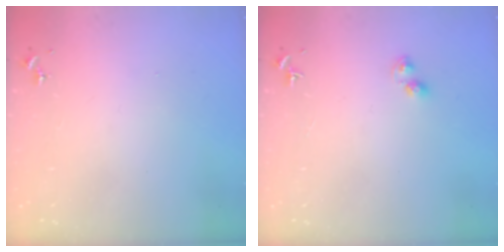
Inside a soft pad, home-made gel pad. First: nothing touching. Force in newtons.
{"total": 3.3, "press": 3.3, "slide": 0.4}